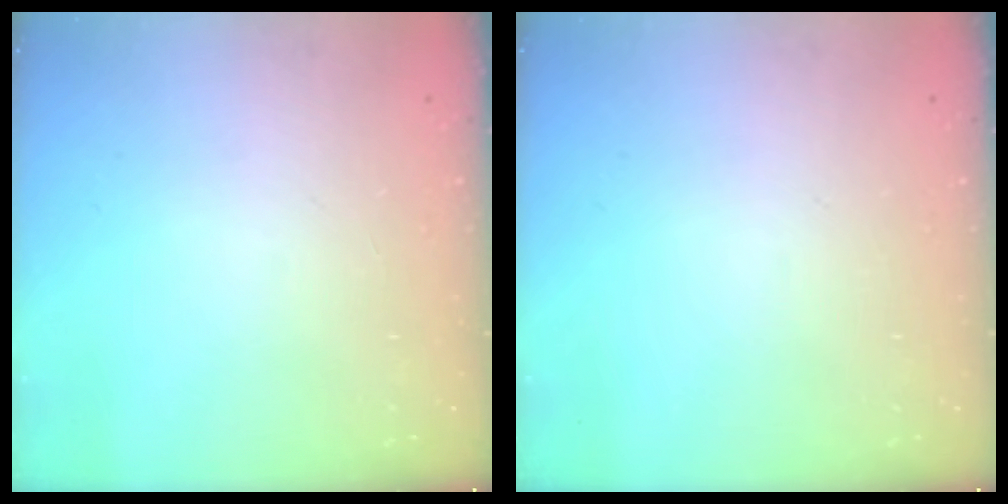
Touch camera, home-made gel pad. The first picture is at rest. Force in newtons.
{"total": 0.0}